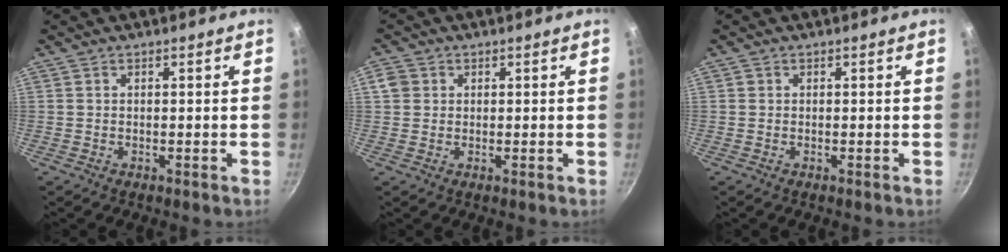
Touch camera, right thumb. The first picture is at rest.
{"total": 2.8, "force": [0.5, 2.6, 1.0], "torque": [-0.007, 0.006, 0.005]}
{"total": 0.0}